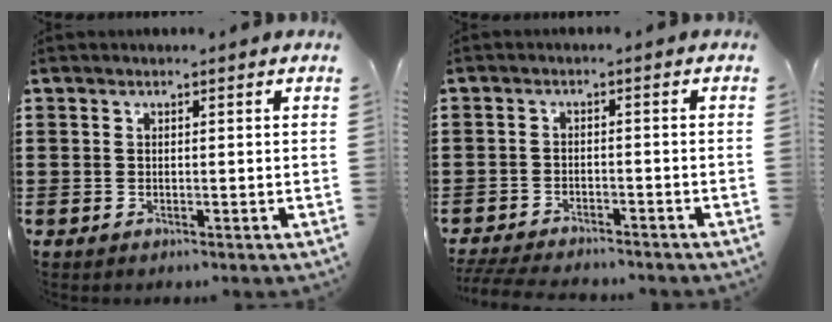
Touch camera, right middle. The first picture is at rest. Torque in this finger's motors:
{"motor_torque": [0.71, -0.29, 0.10, 0.07]}